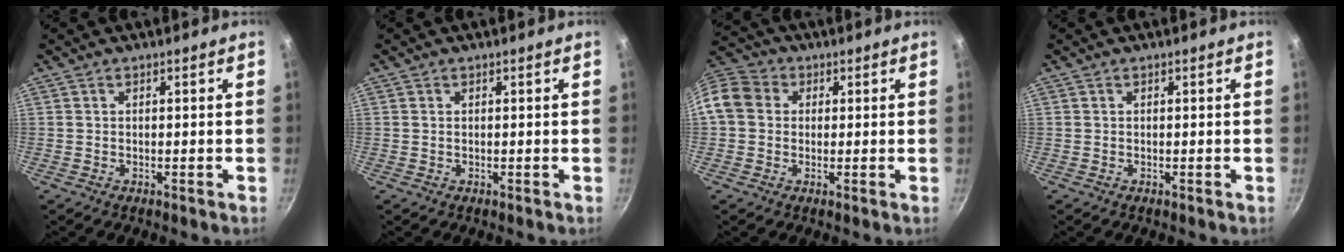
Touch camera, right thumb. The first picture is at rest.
{"total": 0.0}
{"total": 9.8, "force": [0.9, 8.4, 4.9], "torque": [-0.082, 0.023, -0.002]}
{"total": 0.0}